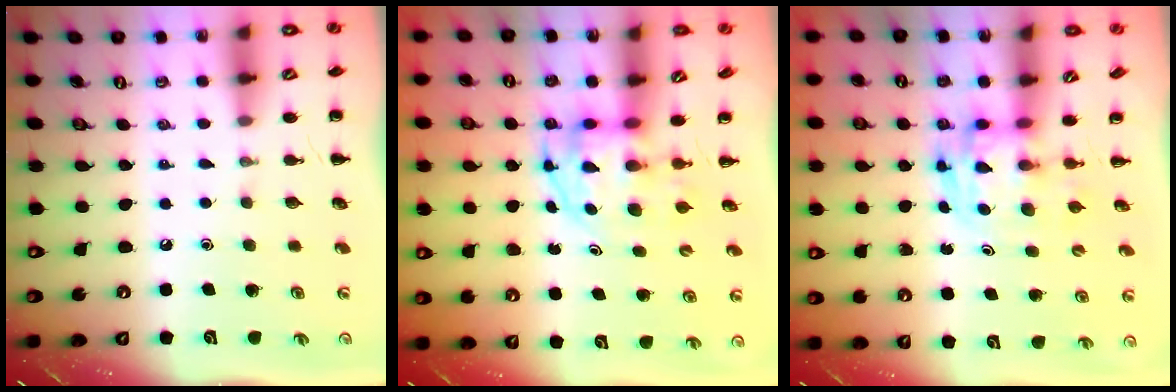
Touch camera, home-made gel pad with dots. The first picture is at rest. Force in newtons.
{"total": 3.5, "press": 3.4, "slide": 0.5}
{"total": 3.5, "press": 3.5, "slide": 0.6}